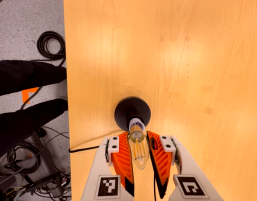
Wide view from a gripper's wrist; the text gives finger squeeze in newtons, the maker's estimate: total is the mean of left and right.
{"total": 16.5, "left": 16.5, "right": 16.4}